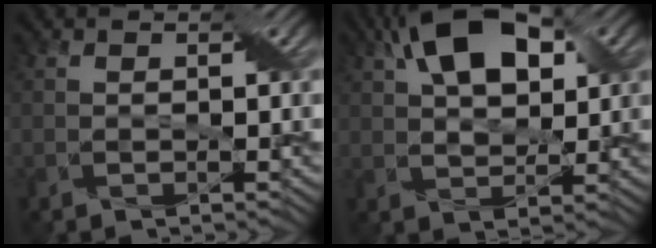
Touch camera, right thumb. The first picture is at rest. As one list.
[{"total": 10.7, "force": [4.6, 5.8, 7.8], "torque": [-0.144, 0.026, 0.073]}]